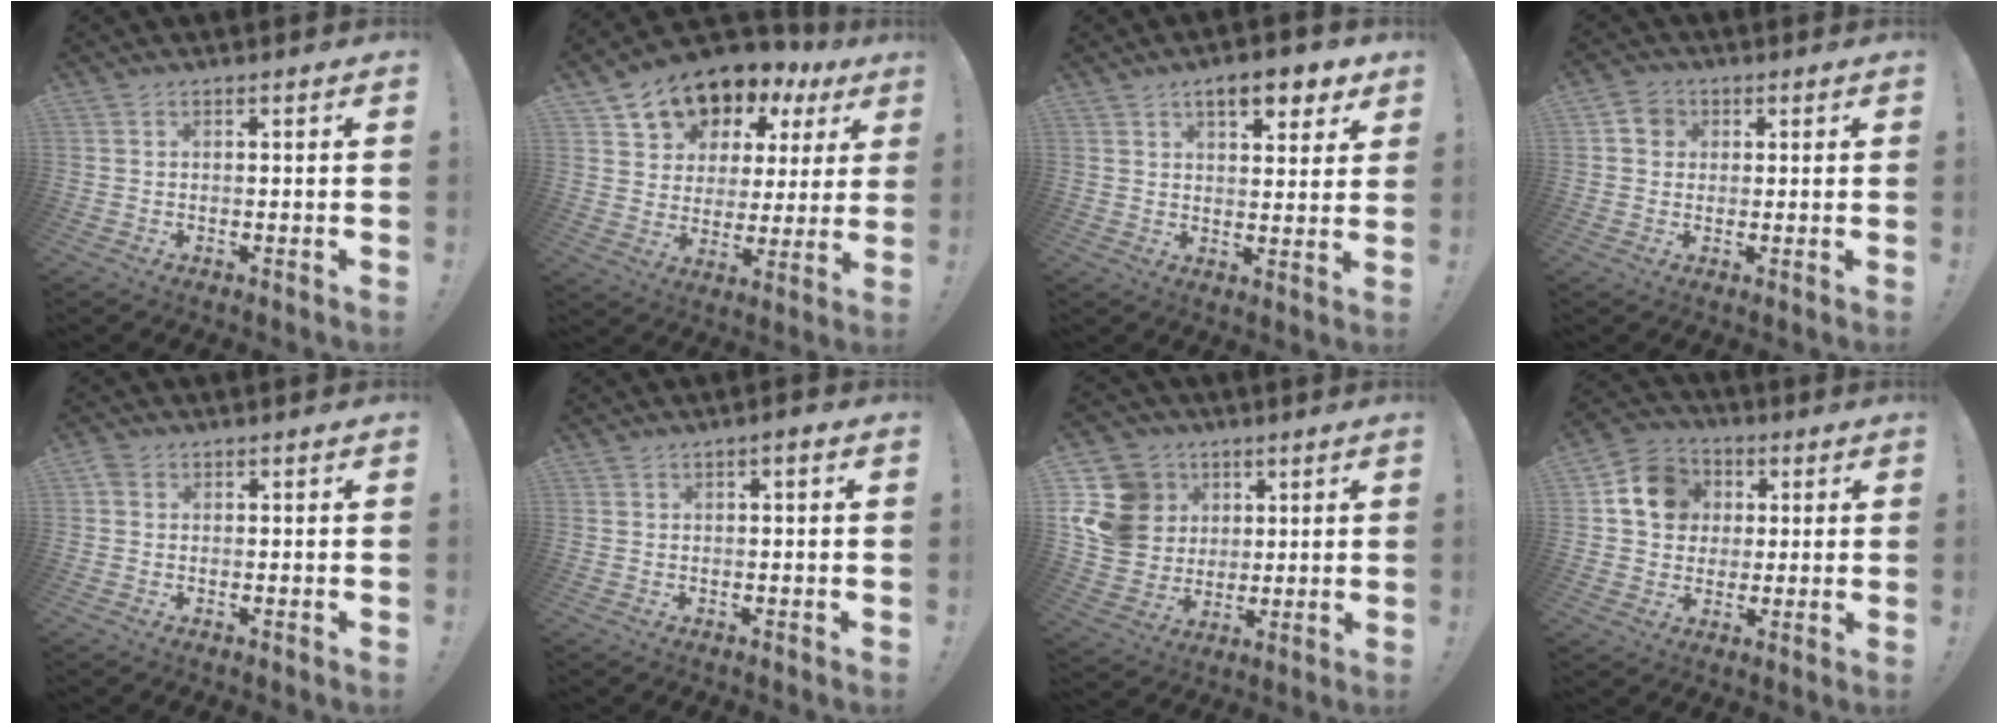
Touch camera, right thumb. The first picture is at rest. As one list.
[{"total": 10.6, "force": [7.5, 6.9, 3.1], "torque": [-0.050, -0.067, 0.136]}, {"total": 8.5, "force": [5.4, 3.2, 5.8], "torque": [-0.067, -0.025, 0.088]}, {"total": 5.0, "force": [1.5, 4.5, 1.8], "torque": [-0.024, 0.003, 0.028]}, {"total": 1.8, "force": [0.5, 1.4, 0.9], "torque": [-0.018, 0.004, 0.010]}, {"total": 1.3, "force": [-0.2, 0.3, 1.3], "torque": [-0.014, 0.001, -0.006]}, {"total": 16.2, "force": [4.1, 14.2, 6.7], "torque": [-0.111, -0.016, 0.096]}, {"total": 12.3, "force": [3.2, 10.8, 5.1], "torque": [-0.063, 0.001, 0.066]}]